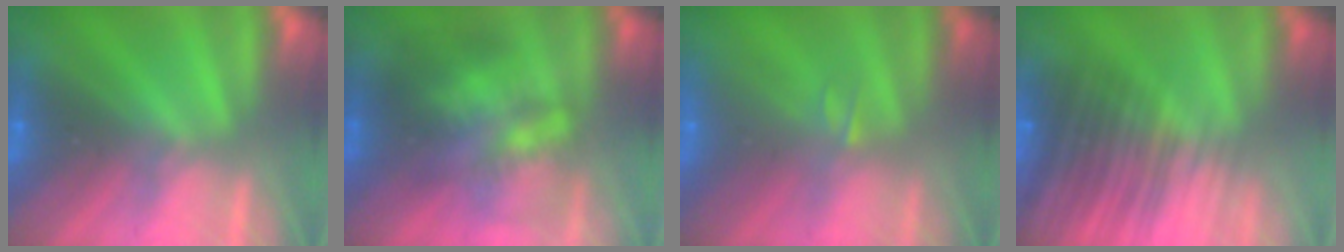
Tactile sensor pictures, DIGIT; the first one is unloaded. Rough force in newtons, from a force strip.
{"total": 3.6}
{"total": 2.2}
{"total": 5.6}